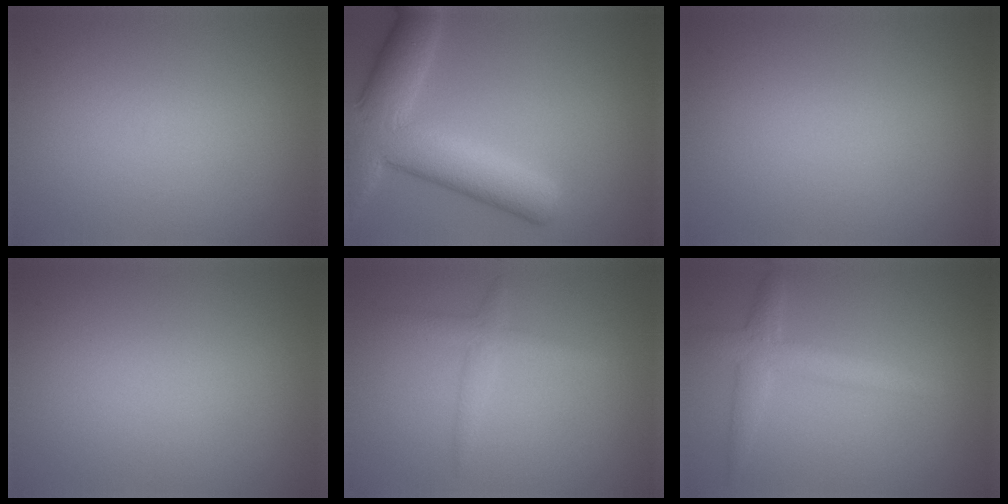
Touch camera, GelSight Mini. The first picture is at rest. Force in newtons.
{"total": 9.1, "press": 9.1, "slide": 0.6}
{"total": 0.0}
{"total": 0.0}
{"total": 1.9, "press": 1.9, "slide": 0.1}
{"total": 3.0, "press": 3.0, "slide": 0.0}